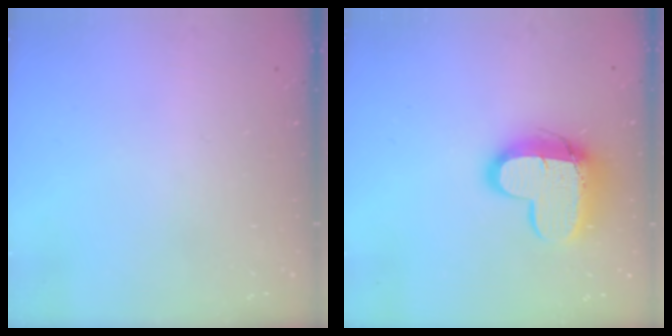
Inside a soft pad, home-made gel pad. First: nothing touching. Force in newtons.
{"total": 13.7, "press": 13.6, "slide": 1.3}